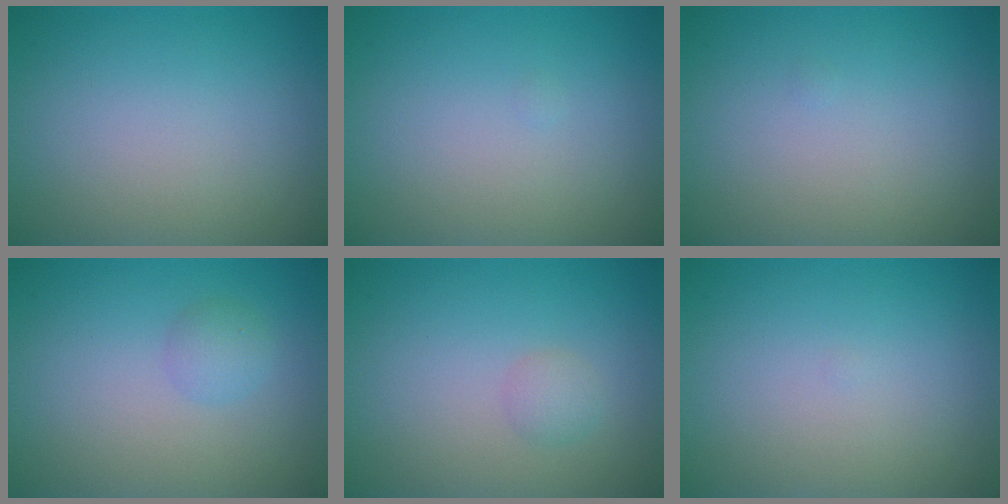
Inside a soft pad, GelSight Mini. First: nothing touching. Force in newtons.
{"total": 0.0}
{"total": 0.0}
{"total": 1.5, "press": 1.5, "slide": 0.0}
{"total": 1.2, "press": 1.2, "slide": 0.0}
{"total": 0.0}